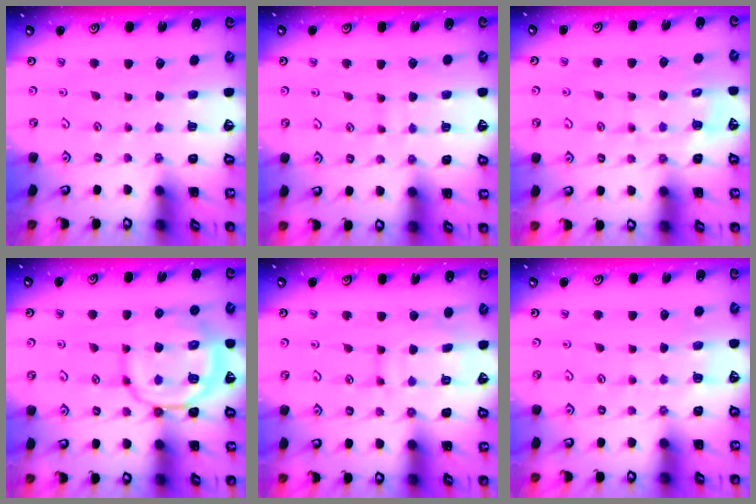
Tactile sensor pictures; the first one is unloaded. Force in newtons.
{"total": 6.3, "press": 6.3, "slide": 0.6}
{"total": 6.7, "press": 6.7, "slide": 0.8}
{"total": 14.0, "press": 14.0, "slide": 1.5}
{"total": 10.5, "press": 10.5, "slide": 0.6}
{"total": 4.8, "press": 4.8, "slide": 0.5}